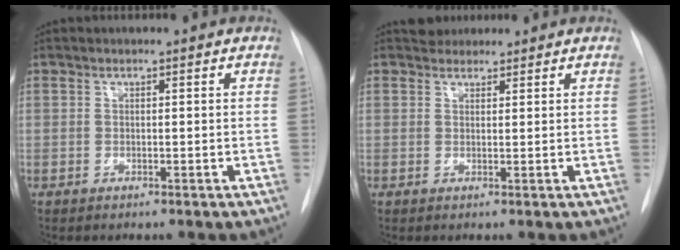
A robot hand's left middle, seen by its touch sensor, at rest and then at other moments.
{"total": 2.5, "force": [2.3, 1.1, 0.1], "torque": [0.001, 0.014, 0.035]}